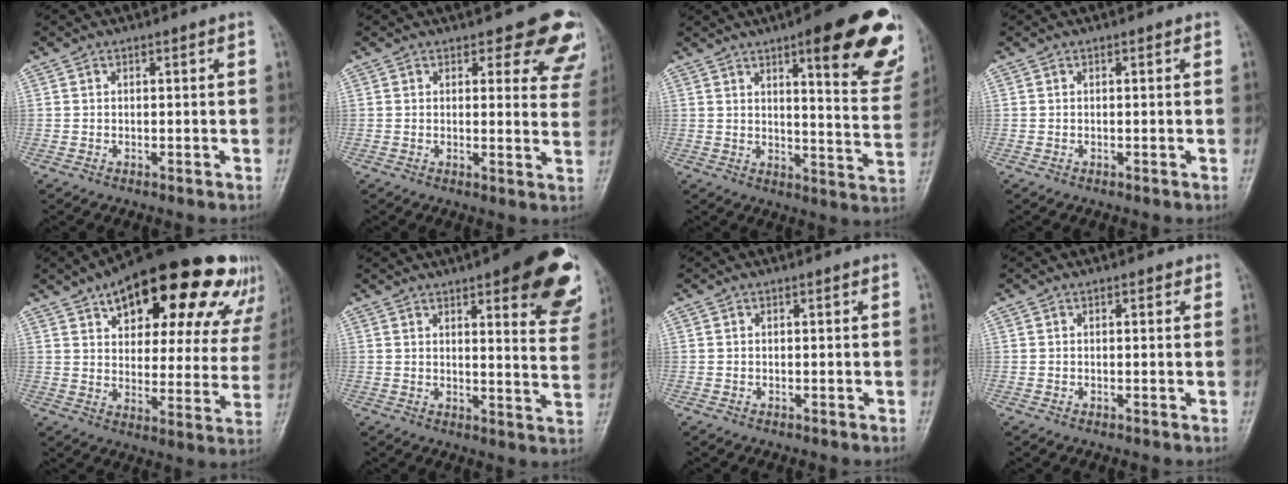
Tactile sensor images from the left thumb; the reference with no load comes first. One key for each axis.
{"total": 10.3, "fx": 8.4, "fy": 4.3, "fz": 4.0, "tx": 0.008, "ty": -0.045, "tz": 0.066}
{"total": 21.4, "fx": 11.9, "fy": 5.2, "fz": 17.0, "tx": -0.180, "ty": -0.056, "tz": 0.146}
{"total": 0.0}
{"total": 29.0, "fx": 17.2, "fy": 12.4, "fz": 19.8, "tx": -0.241, "ty": -0.017, "tz": 0.232}
{"total": 20.0, "fx": 10.8, "fy": 5.8, "fz": 15.9, "tx": -0.162, "ty": -0.040, "tz": 0.122}
{"total": 0.0}
{"total": 0.9, "fx": 0.5, "fy": 0.6, "fz": 0.5, "tx": 0.000, "ty": -0.001, "tz": 0.002}